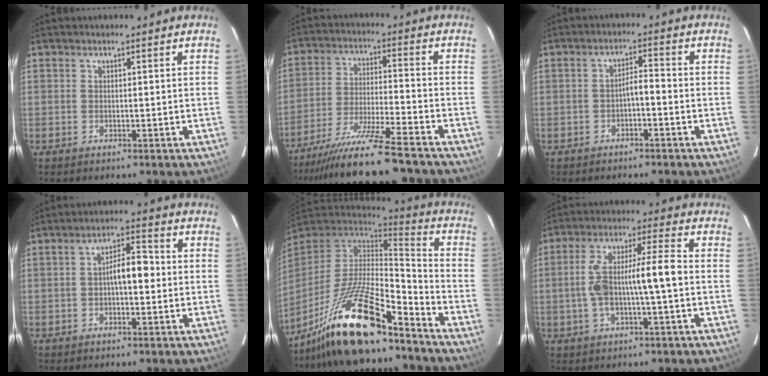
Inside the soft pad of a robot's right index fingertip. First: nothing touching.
{"total": 14.2, "force": [-12.0, -0.5, 7.7], "torque": [-0.135, -0.028, -0.203]}
{"total": 2.8, "force": [-1.2, 0.7, 2.5], "torque": [-0.039, 0.010, -0.020]}
{"total": 5.4, "force": [-0.3, 1.8, 5.1], "torque": [-0.086, 0.021, -0.008]}
{"total": 19.9, "force": [-14.9, 3.6, 12.7], "torque": [-0.254, -0.010, -0.271]}
{"total": 9.4, "force": [-1.1, 1.5, 9.2], "torque": [-0.174, 0.029, -0.019]}